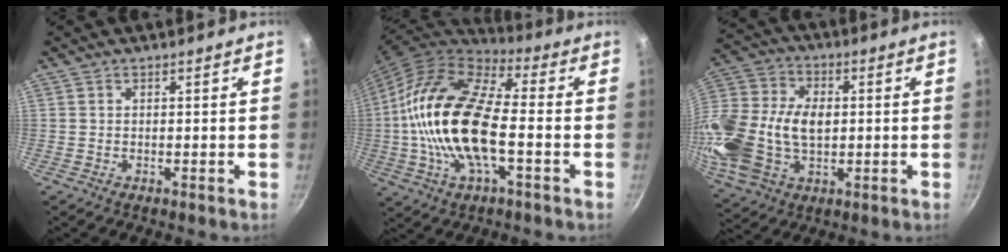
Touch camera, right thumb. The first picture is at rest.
{"total": 21.4, "force": [-2.2, 9.6, 19.0], "torque": [-0.355, 0.030, -0.053]}
{"total": 20.8, "force": [-0.5, 13.9, 15.5], "torque": [-0.307, 0.020, -0.010]}